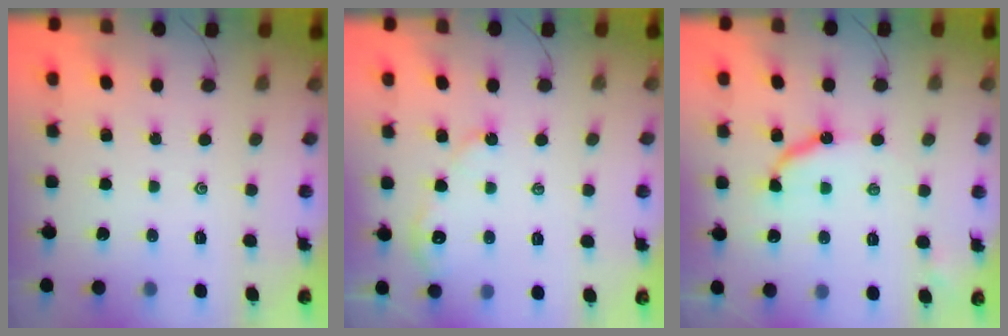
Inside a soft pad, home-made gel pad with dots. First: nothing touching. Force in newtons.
{"total": 3.4, "press": 3.4, "slide": 0.4}
{"total": 9.9, "press": 9.9, "slide": 0.9}